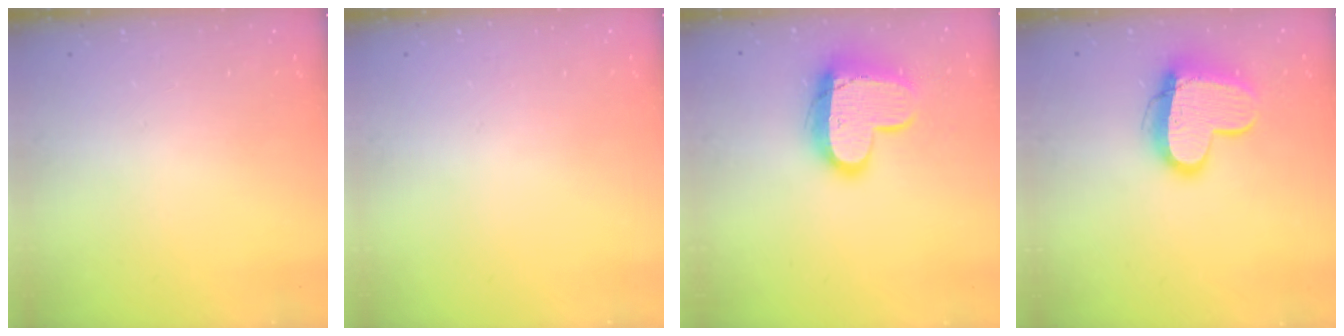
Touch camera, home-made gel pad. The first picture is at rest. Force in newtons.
{"total": 0.0}
{"total": 15.3, "press": 15.2, "slide": 1.2}
{"total": 14.7, "press": 14.7, "slide": 1.3}